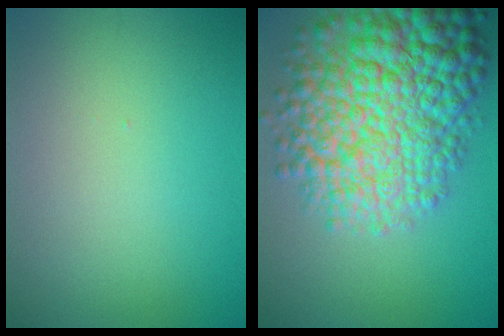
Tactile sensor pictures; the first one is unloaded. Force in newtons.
{"total": 12.5, "press": 12.5, "slide": 0.3}